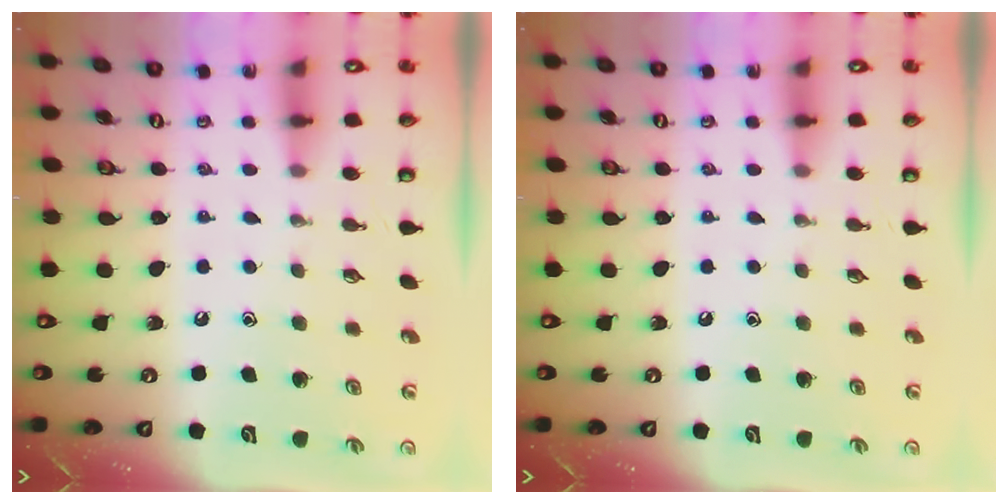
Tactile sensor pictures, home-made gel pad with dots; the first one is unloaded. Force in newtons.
{"total": 0.0}